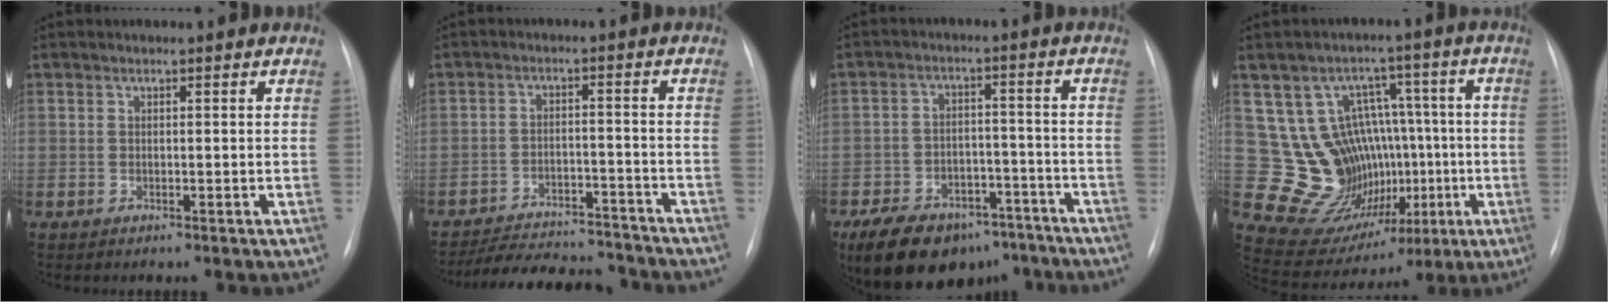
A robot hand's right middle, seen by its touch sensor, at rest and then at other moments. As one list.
[{"total": 14.5, "force": [-13.5, 3.3, 4.1], "torque": [-0.066, 0.007, -0.186]}, {"total": 17.2, "force": [-12.5, 8.9, 7.8], "torque": [-0.151, 0.004, -0.184]}, {"total": 14.2, "force": [-0.6, 12.7, 6.4], "torque": [-0.084, 0.060, 0.034]}]